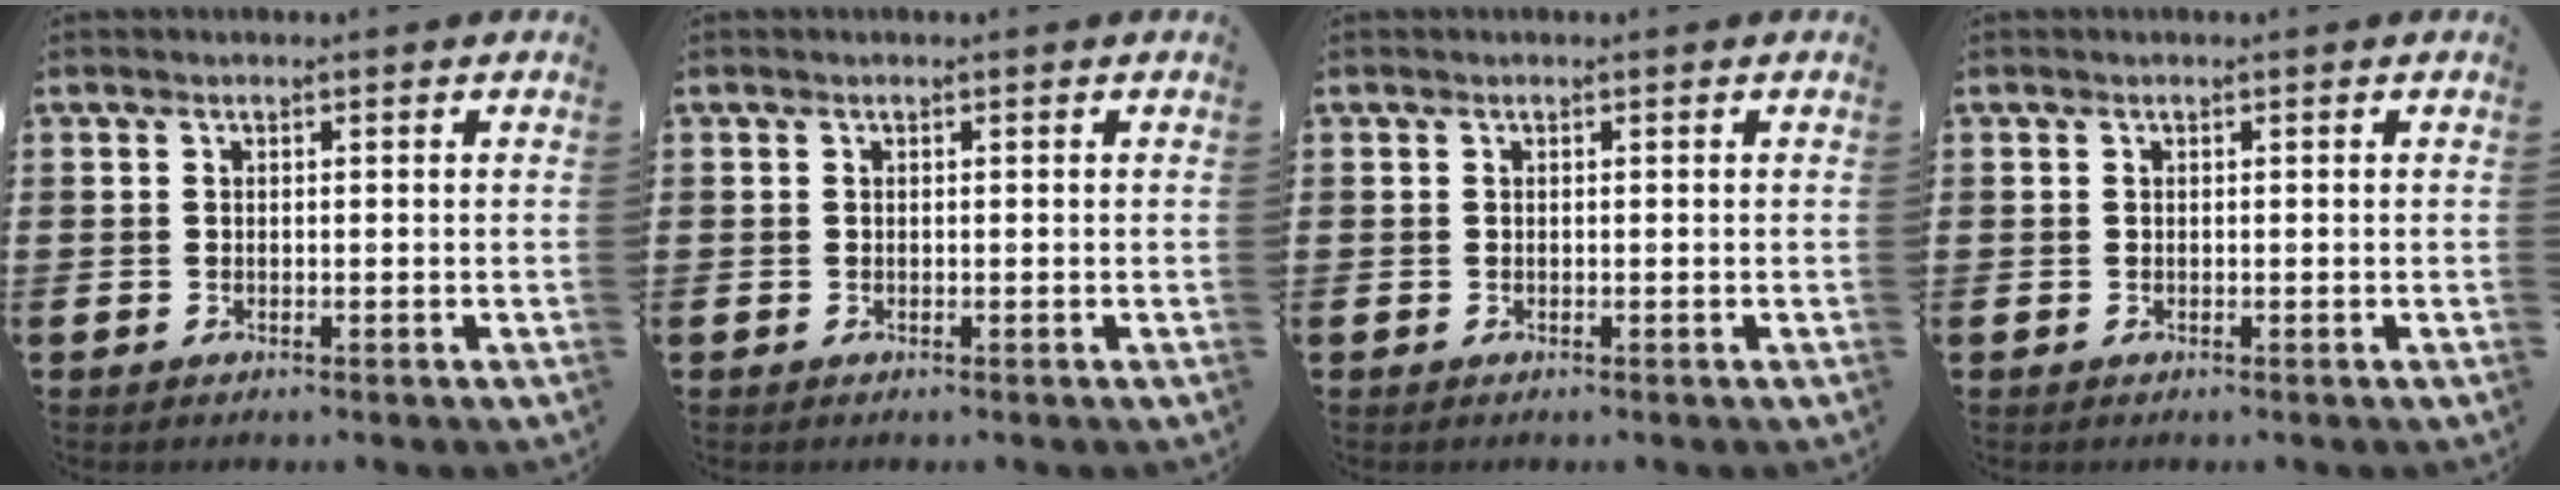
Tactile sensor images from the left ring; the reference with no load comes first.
{"total": 0.0}
{"total": 0.0}
{"total": 0.0}